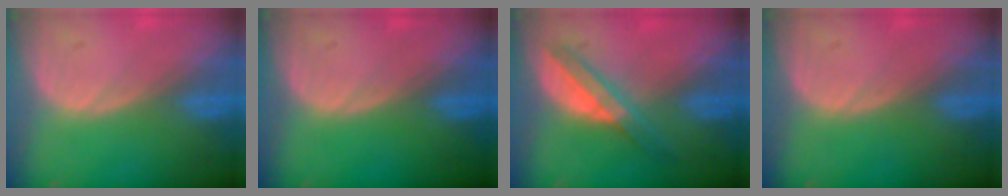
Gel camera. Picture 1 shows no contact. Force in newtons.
{"total": 0.0}
{"total": 5.5, "press": 5.3, "slide": 1.6}
{"total": 0.0}